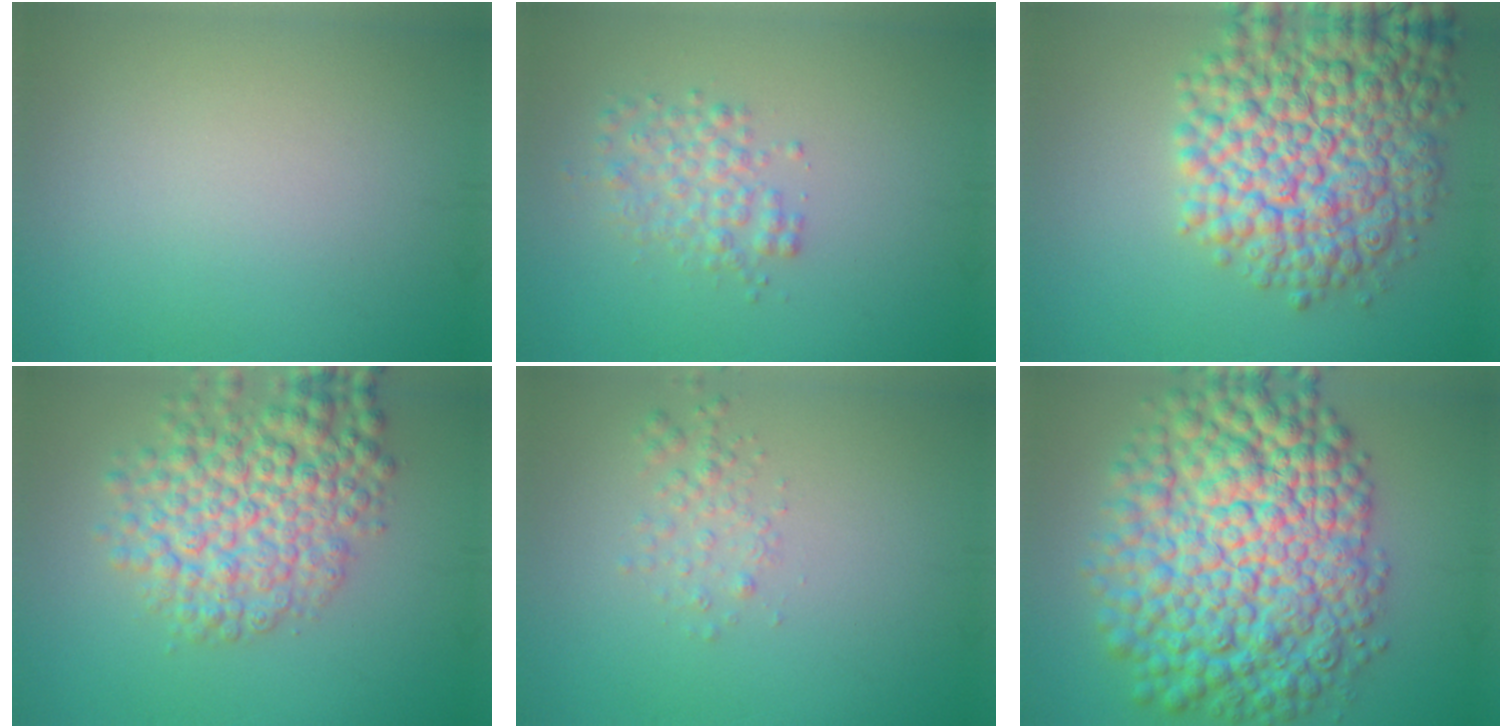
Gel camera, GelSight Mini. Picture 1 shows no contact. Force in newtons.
{"total": 2.6, "press": 2.6, "slide": 0.1}
{"total": 11.0, "press": 11.0, "slide": 0.4}
{"total": 7.3, "press": 7.3, "slide": 0.3}
{"total": 1.6, "press": 1.6, "slide": 0.1}
{"total": 14.3, "press": 14.3, "slide": 0.3}